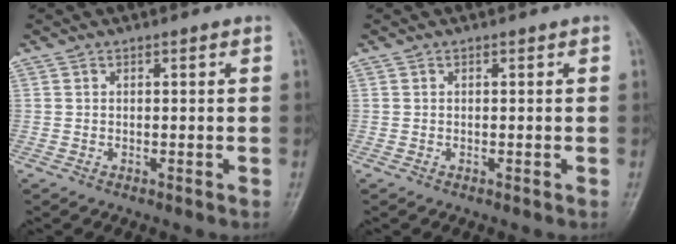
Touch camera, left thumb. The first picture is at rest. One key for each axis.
{"total": 0.0}